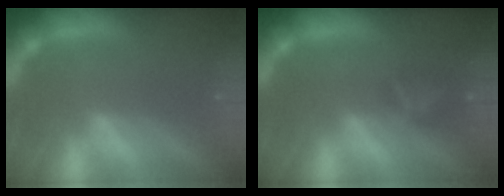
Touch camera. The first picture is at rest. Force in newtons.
{"total": 2.4}